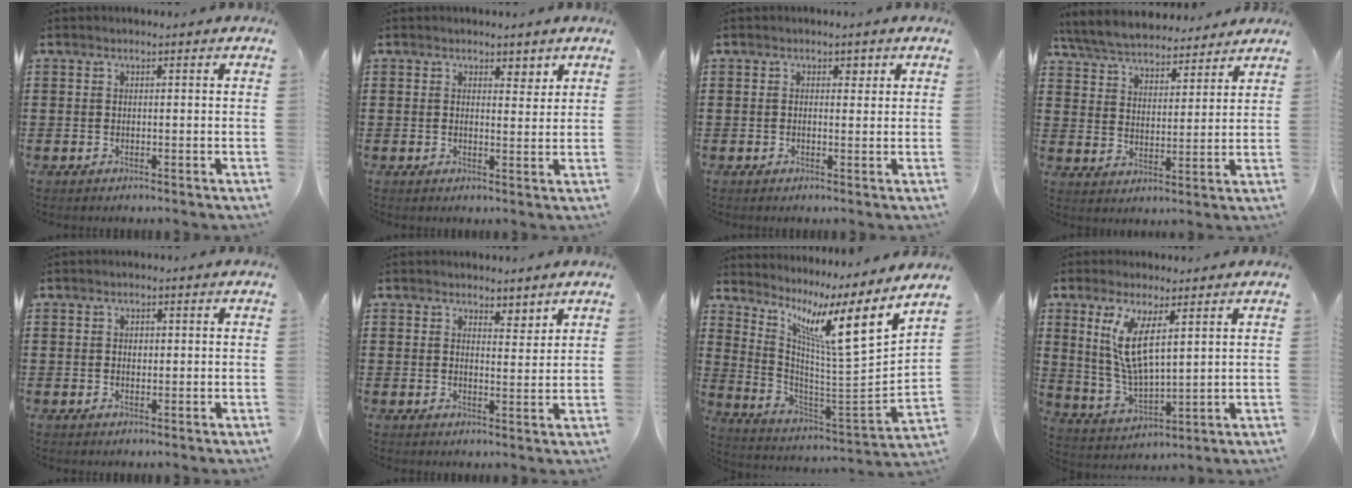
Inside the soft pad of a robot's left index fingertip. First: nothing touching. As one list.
[{"total": 2.0, "force": [1.6, 1.0, 0.7], "torque": [-0.002, 0.001, 0.026]}, {"total": 1.0, "force": [0.2, 0.7, 0.7], "torque": [-0.008, 0.005, -0.001]}, {"total": 6.1, "force": [5.9, 0.9, 1.2], "torque": [-0.053, -0.032, 0.104]}, {"total": 0.7, "force": [0.2, 0.6, 0.3], "torque": [-0.008, 0.005, 0.003]}, {"total": 2.9, "force": [2.7, 1.0, 0.1], "torque": [-0.004, -0.004, 0.049]}, {"total": 10.8, "force": [6.1, 0.9, 8.8], "torque": [-0.172, -0.061, 0.081]}, {"total": 9.3, "force": [3.8, 3.0, 8.0], "torque": [-0.183, -0.008, 0.063]}]